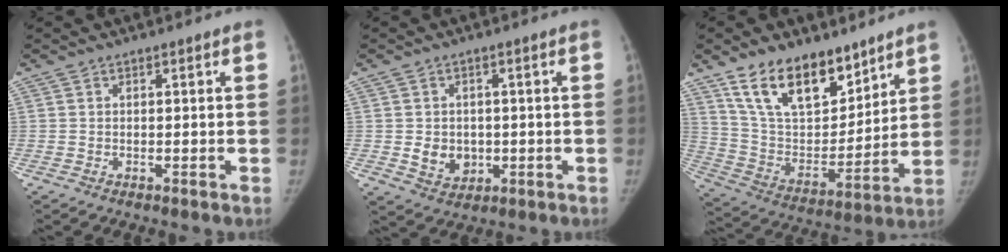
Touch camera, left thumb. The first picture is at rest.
{"total": 5.8, "force": [-0.6, 5.0, 3.1], "torque": [-0.022, 0.000, 0.004]}
{"total": 19.4, "force": [13.0, 9.9, 10.3], "torque": [-0.129, -0.069, 0.241]}